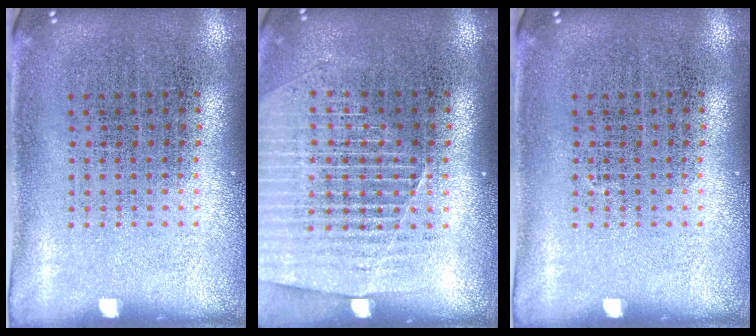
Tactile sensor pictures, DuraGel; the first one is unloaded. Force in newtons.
{"total": 1.5, "press": 1.4, "slide": 0.5}
{"total": 0.0}